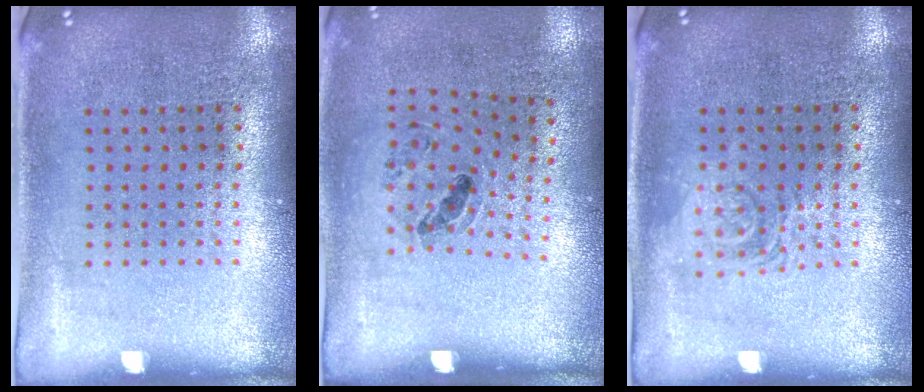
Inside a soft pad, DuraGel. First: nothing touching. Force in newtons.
{"total": 1.2, "press": 0.9, "slide": 0.8}
{"total": 1.2, "press": 1.2, "slide": 0.2}